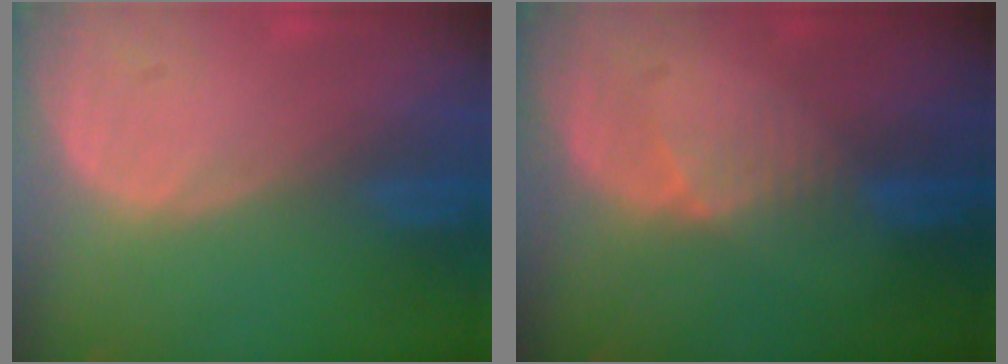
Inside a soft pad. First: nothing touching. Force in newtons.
{"total": 2.7, "press": 2.7, "slide": 0.3}